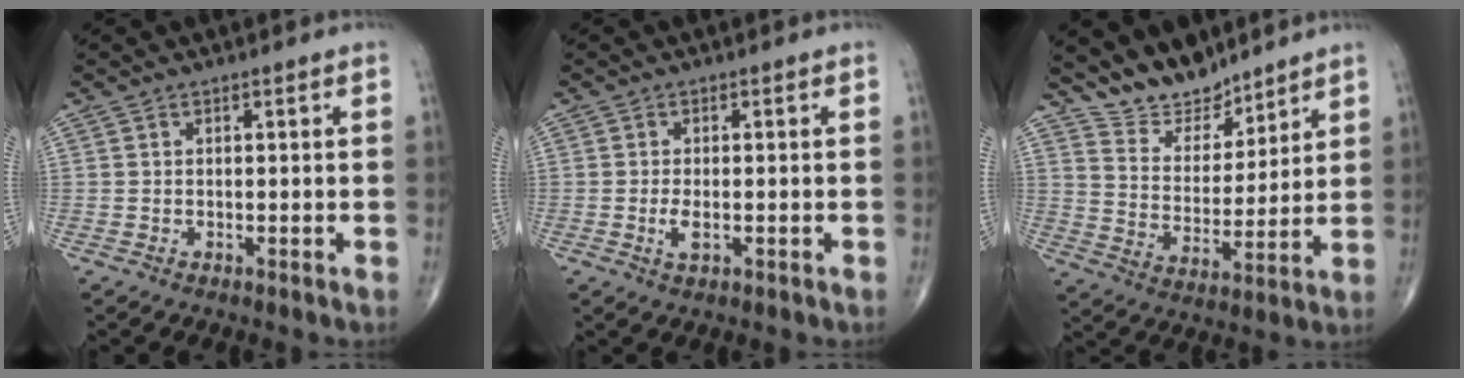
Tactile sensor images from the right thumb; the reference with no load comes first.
{"total": 2.7, "force": [-0.6, 1.1, 2.4], "torque": [-0.051, -0.005, -0.011]}
{"total": 10.1, "force": [8.9, 4.3, 2.3], "torque": [-0.012, -0.072, 0.171]}